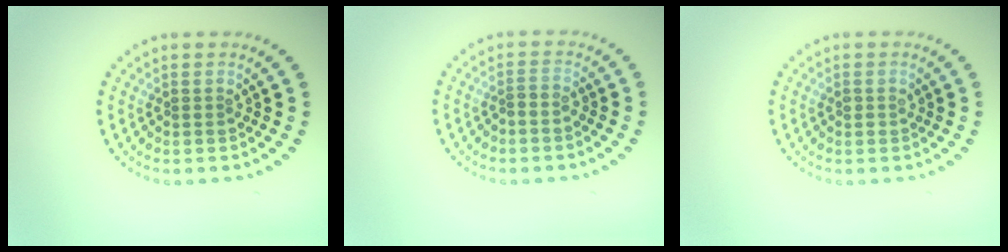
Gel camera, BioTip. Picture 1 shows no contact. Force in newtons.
{"total": 0.6, "press": 0.4, "slide": 0.5}
{"total": 0.8, "press": 0.8, "slide": 0.2}